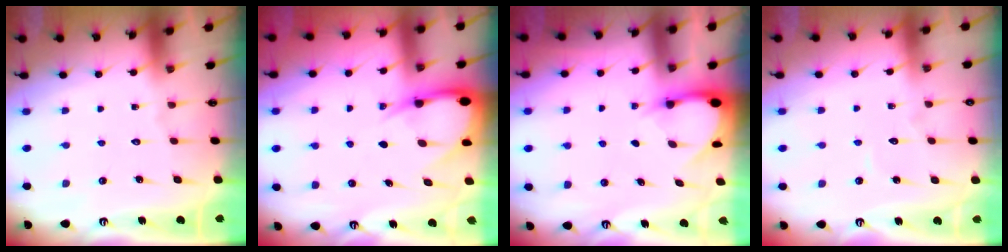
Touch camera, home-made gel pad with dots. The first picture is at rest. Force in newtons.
{"total": 7.8, "press": 7.8, "slide": 0.7}
{"total": 3.1, "press": 3.1, "slide": 0.2}
{"total": 2.9, "press": 2.9, "slide": 0.3}